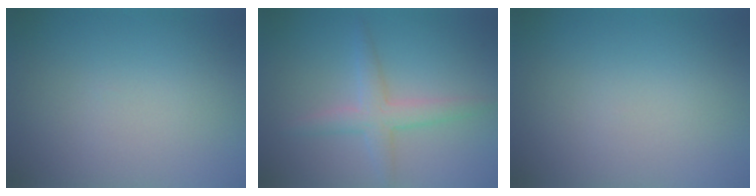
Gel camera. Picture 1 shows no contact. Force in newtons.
{"total": 2.7, "press": 2.7, "slide": 0.1}
{"total": 0.0}